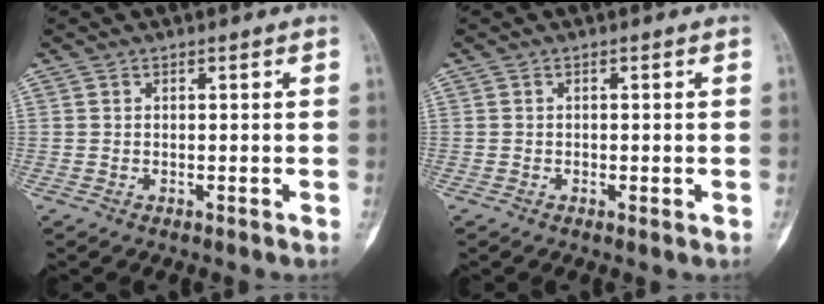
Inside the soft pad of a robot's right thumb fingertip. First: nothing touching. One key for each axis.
{"total": 0.9, "fx": -0.2, "fy": 0.4, "fz": 0.7, "tx": -0.011, "ty": 0.000, "tz": -0.004}